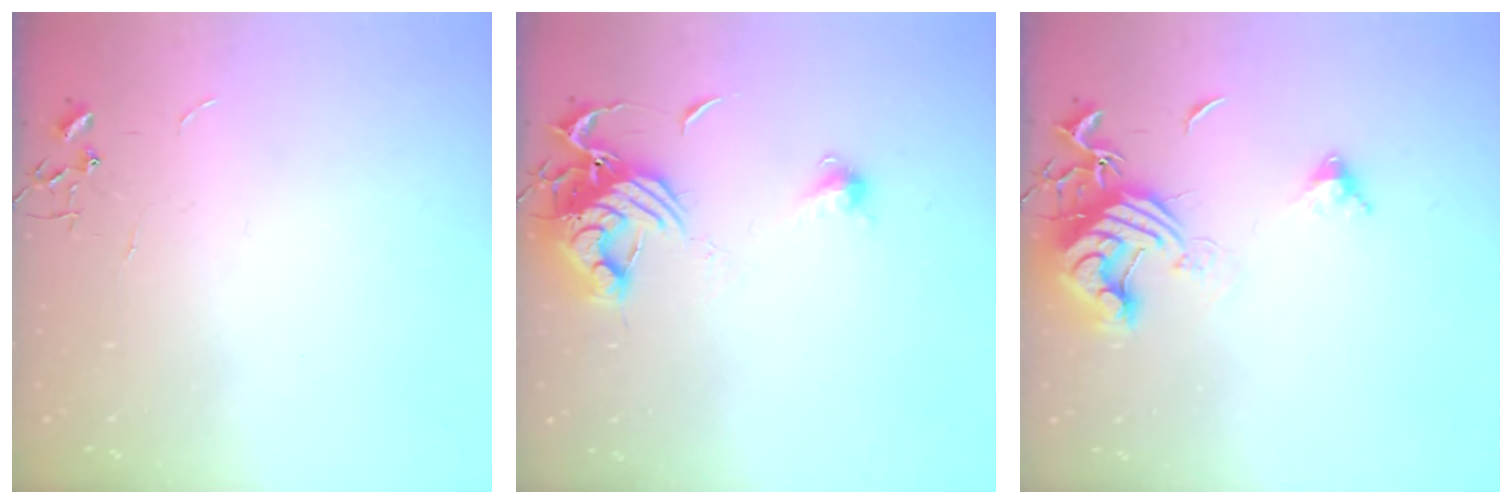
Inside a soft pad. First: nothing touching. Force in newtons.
{"total": 11.6, "press": 11.6, "slide": 1.3}
{"total": 13.8, "press": 13.7, "slide": 1.8}